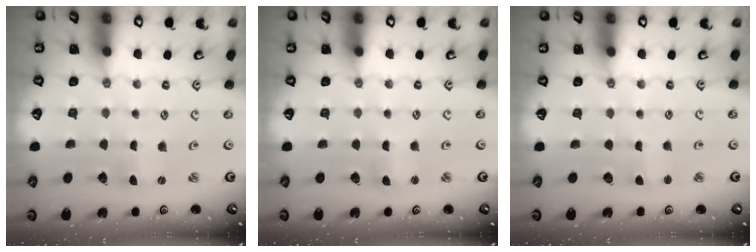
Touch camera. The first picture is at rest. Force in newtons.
{"total": 1.7, "press": 1.7, "slide": 0.4}
{"total": 2.4, "press": 2.4, "slide": 0.4}